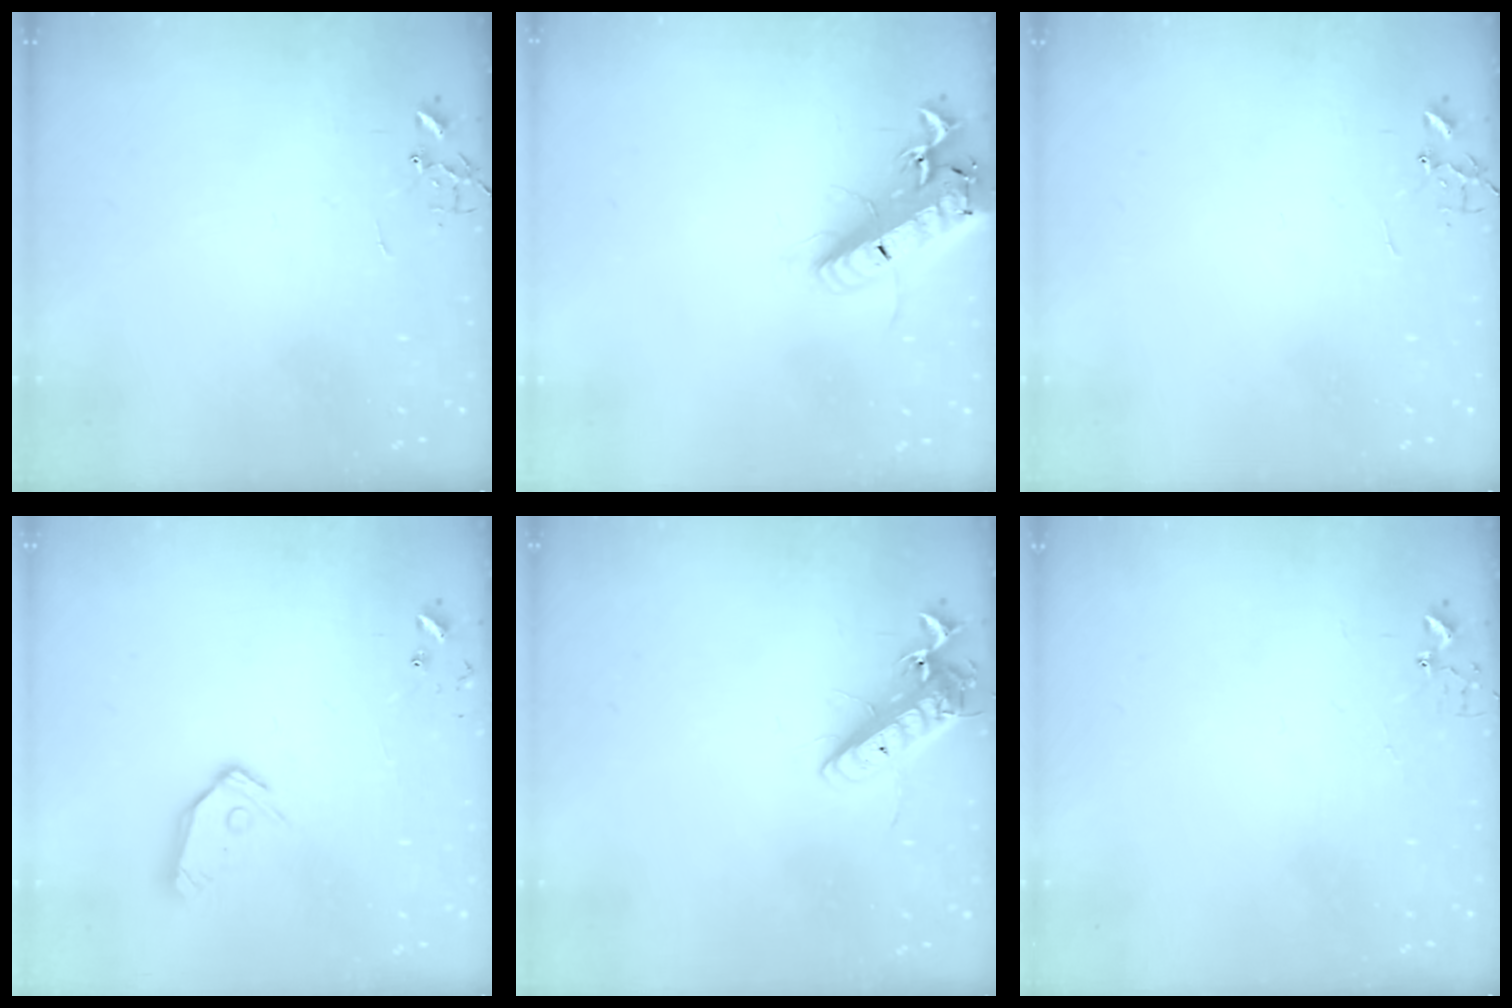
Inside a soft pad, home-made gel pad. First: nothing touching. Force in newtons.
{"total": 20.0, "press": 19.7, "slide": 4.0}
{"total": 0.0}
{"total": 10.1, "press": 10.1, "slide": 1.2}
{"total": 14.0, "press": 13.9, "slide": 2.0}
{"total": 2.7, "press": 2.7, "slide": 0.2}